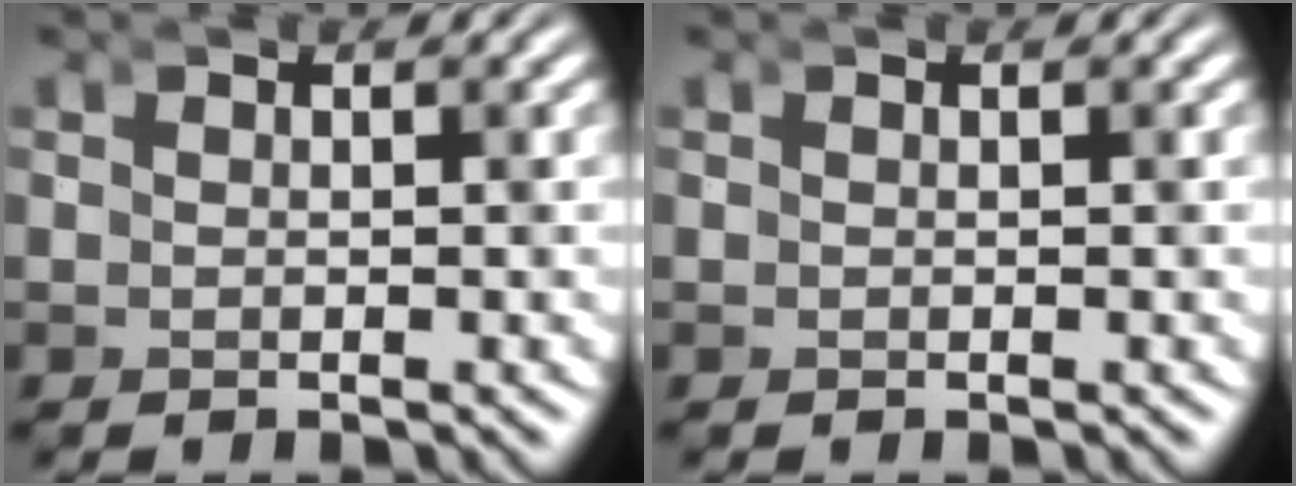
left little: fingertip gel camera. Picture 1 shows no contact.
{"total": 0.0}